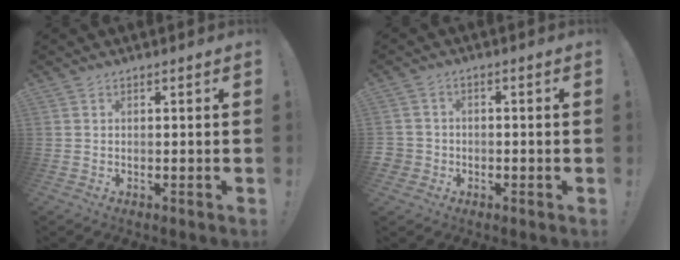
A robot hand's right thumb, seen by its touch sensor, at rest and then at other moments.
{"total": 3.5, "force": [-1.2, 3.2, 1.0], "torque": [-0.019, 0.005, -0.023]}